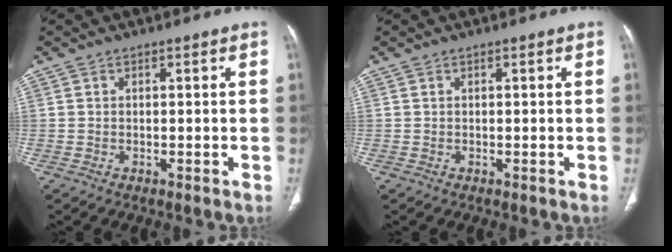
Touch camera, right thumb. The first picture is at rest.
{"total": 0.0}